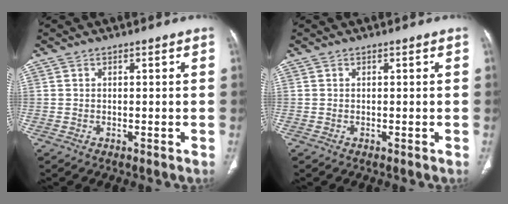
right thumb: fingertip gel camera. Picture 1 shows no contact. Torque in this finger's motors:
{"motor_torque": [0.00, 0.00, 0.22, -0.16, 0.00]}